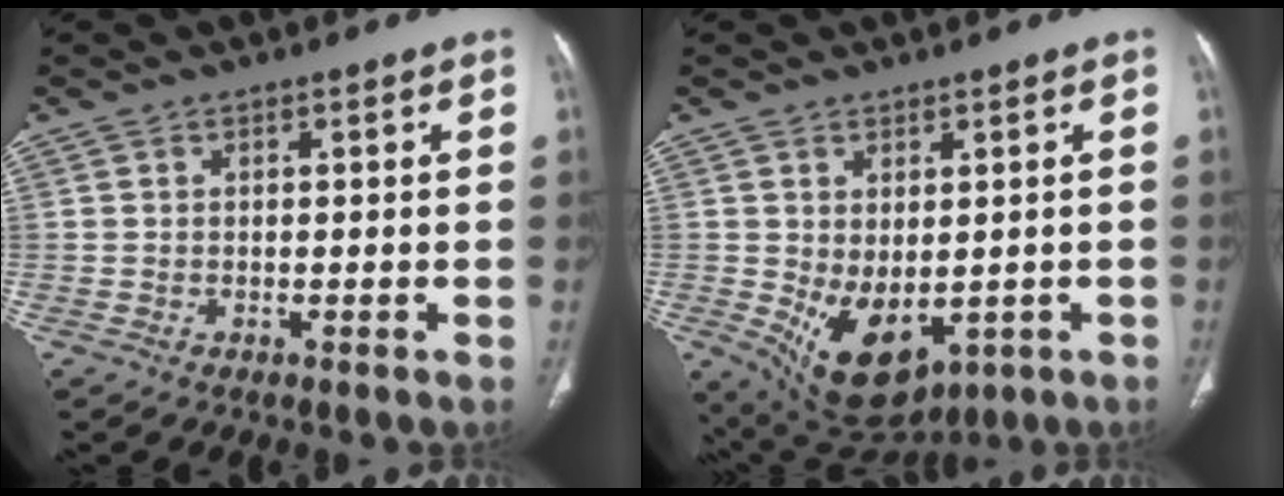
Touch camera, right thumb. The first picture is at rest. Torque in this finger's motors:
{"motor_torque": [-0.59, 0.95, 0.35, 0.34, 0.17]}